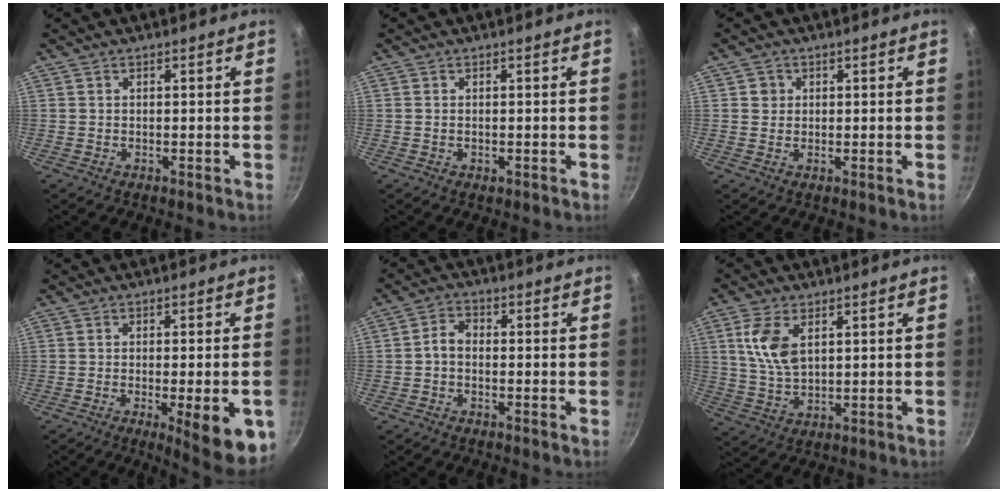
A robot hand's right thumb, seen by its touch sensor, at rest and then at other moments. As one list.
[{"total": 0.8, "force": [-0.2, 0.5, 0.6], "torque": [-0.009, 0.000, -0.003]}, {"total": 2.1, "force": [0.4, 2.0, 0.5], "torque": [0.004, 0.004, 0.003]}, {"total": 11.4, "force": [-3.8, 2.7, 10.4], "torque": [-0.120, 0.003, -0.047]}, {"total": 3.1, "force": [-0.9, 2.2, 2.0], "torque": [-0.035, 0.021, -0.025]}, {"total": 8.2, "force": [2.8, 4.5, 6.3], "torque": [-0.120, -0.015, 0.058]}]